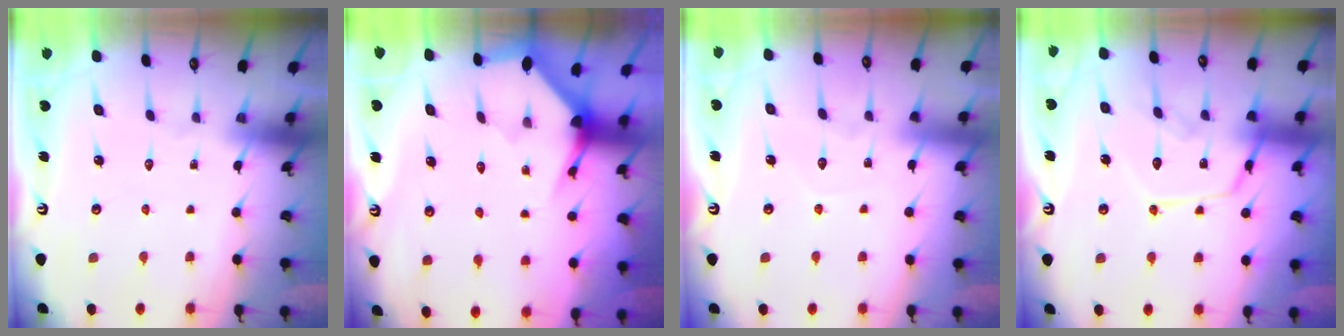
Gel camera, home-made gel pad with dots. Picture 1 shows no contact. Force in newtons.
{"total": 3.3, "press": 3.3, "slide": 0.3}
{"total": 5.1, "press": 5.1, "slide": 0.5}
{"total": 14.2, "press": 14.1, "slide": 1.2}